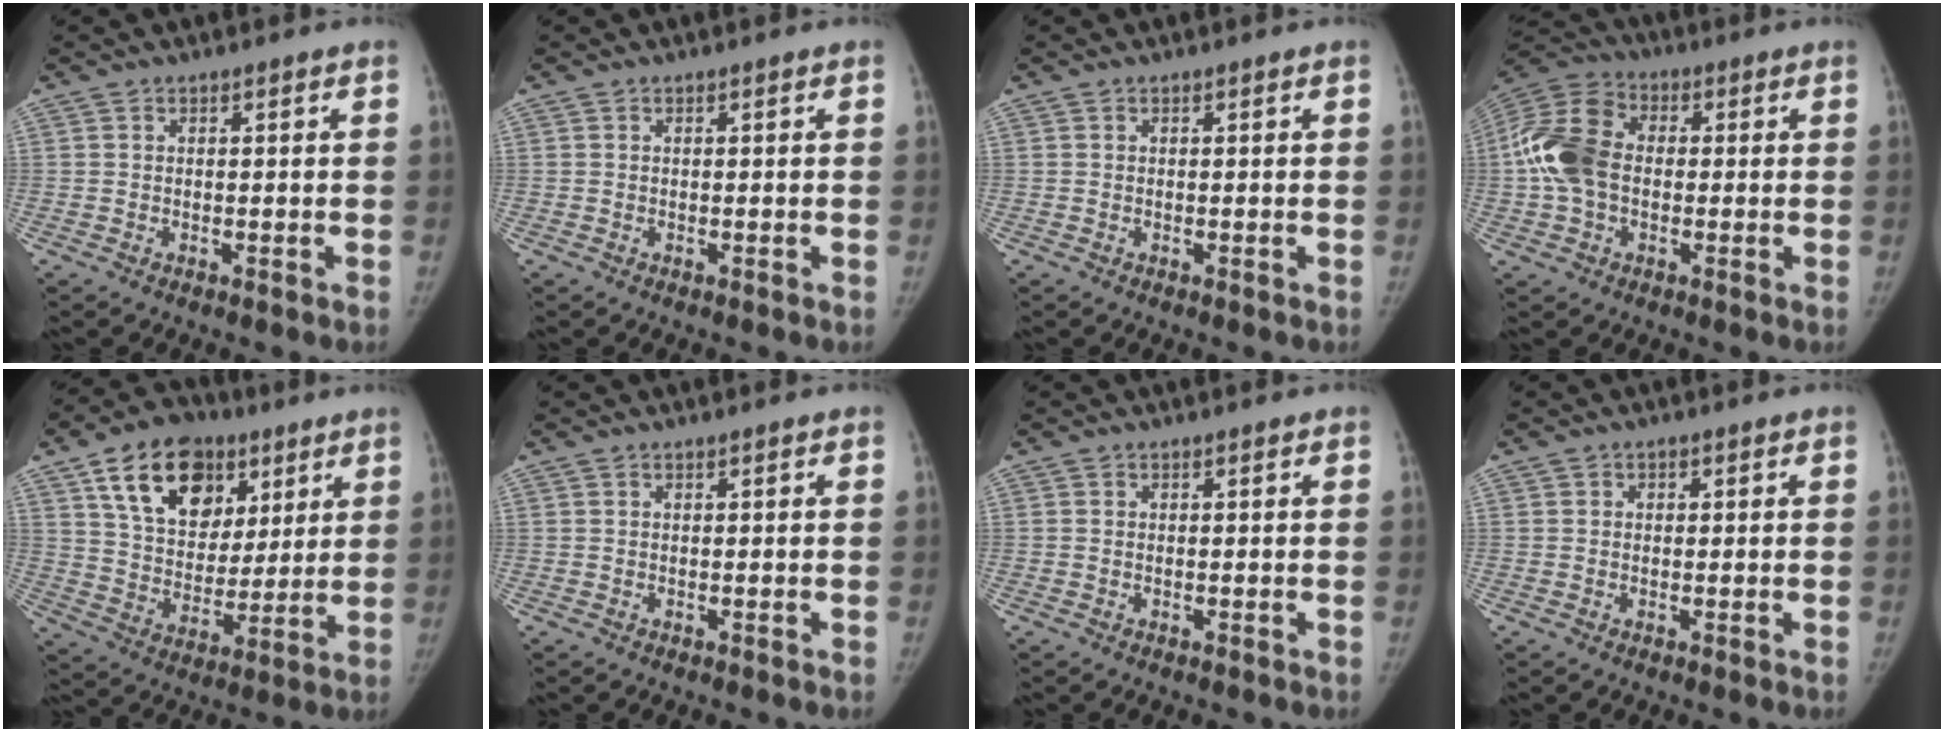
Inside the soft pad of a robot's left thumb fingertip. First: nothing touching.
{"total": 0.0}
{"total": 0.0}
{"total": 14.6, "force": [-0.1, 10.3, 10.3], "torque": [-0.212, 0.035, -0.011]}
{"total": 19.1, "force": [9.2, 13.0, 10.5], "torque": [-0.136, -0.023, 0.155]}
{"total": 0.0}
{"total": 0.0}
{"total": 1.0, "force": [0.2, 0.9, 0.3], "torque": [0.005, 0.003, -0.002]}